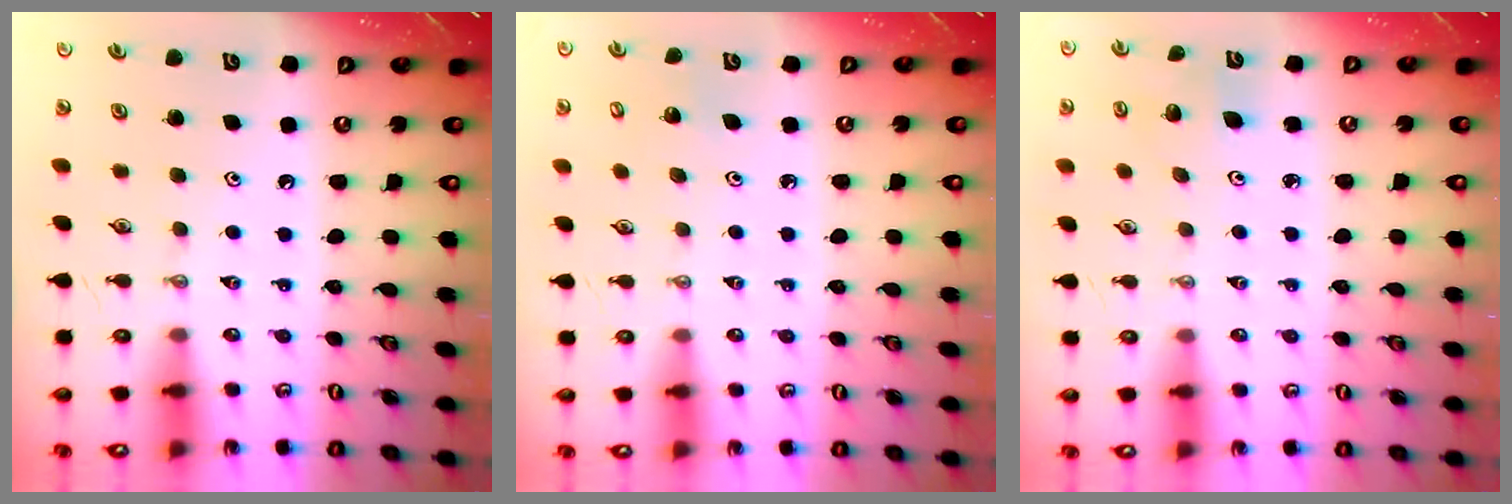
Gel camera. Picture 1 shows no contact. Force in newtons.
{"total": 2.5, "press": 2.5, "slide": 0.2}
{"total": 5.2, "press": 4.9, "slide": 1.8}